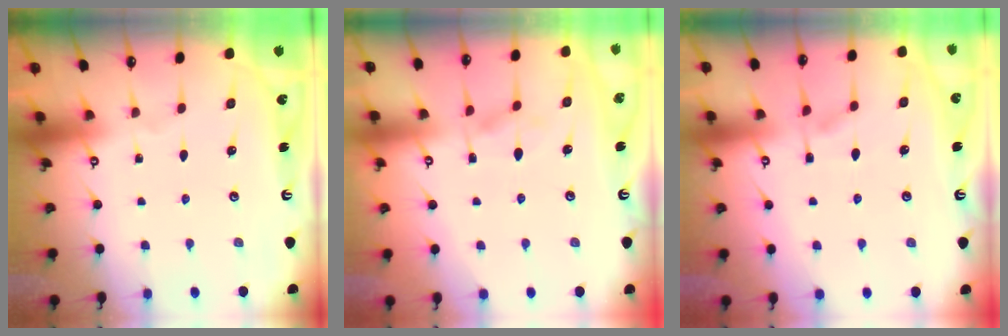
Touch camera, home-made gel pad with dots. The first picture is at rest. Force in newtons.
{"total": 1.6, "press": 1.3, "slide": 0.9}
{"total": 1.2, "press": 0.3, "slide": 1.1}